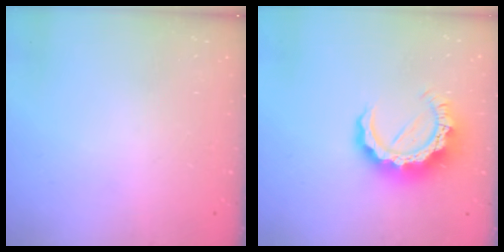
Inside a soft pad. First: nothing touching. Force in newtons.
{"total": 12.5, "press": 12.5, "slide": 1.2}